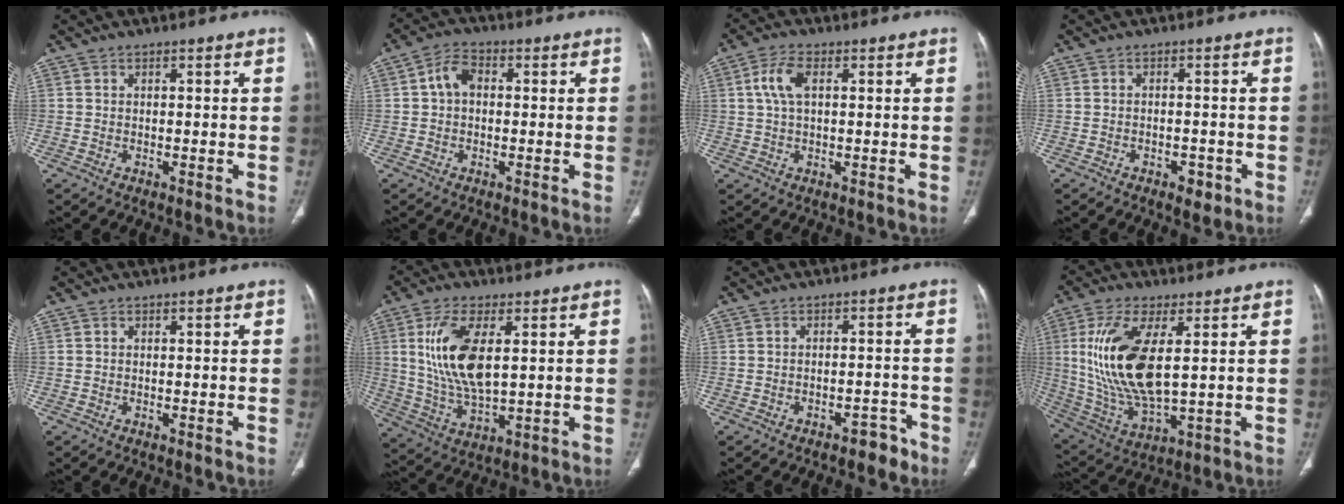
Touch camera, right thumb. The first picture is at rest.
{"total": 4.9, "force": [0.4, 3.4, 3.4], "torque": [-0.056, 0.017, 0.001]}
{"total": 5.2, "force": [1.3, 2.6, 4.4], "torque": [-0.102, 0.012, 0.024]}
{"total": 2.9, "force": [-1.5, 1.7, 1.8], "torque": [-0.016, 0.007, -0.015]}
{"total": 0.0}
{"total": 13.4, "force": [3.1, 5.8, 11.7], "torque": [-0.241, -0.021, 0.069]}
{"total": 3.8, "force": [-2.8, 2.0, 1.5], "torque": [-0.011, 0.031, -0.031]}
{"total": 17.6, "force": [3.2, 7.3, 15.7], "torque": [-0.333, -0.024, 0.072]}